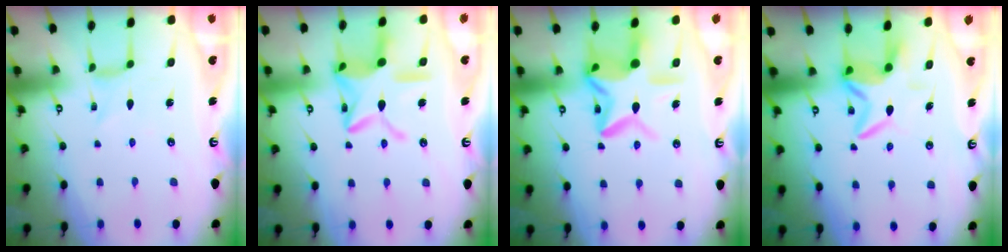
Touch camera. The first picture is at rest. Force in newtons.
{"total": 17.3, "press": 17.3, "slide": 1.4}
{"total": 16.0, "press": 15.9, "slide": 1.5}
{"total": 6.4, "press": 6.4, "slide": 0.7}